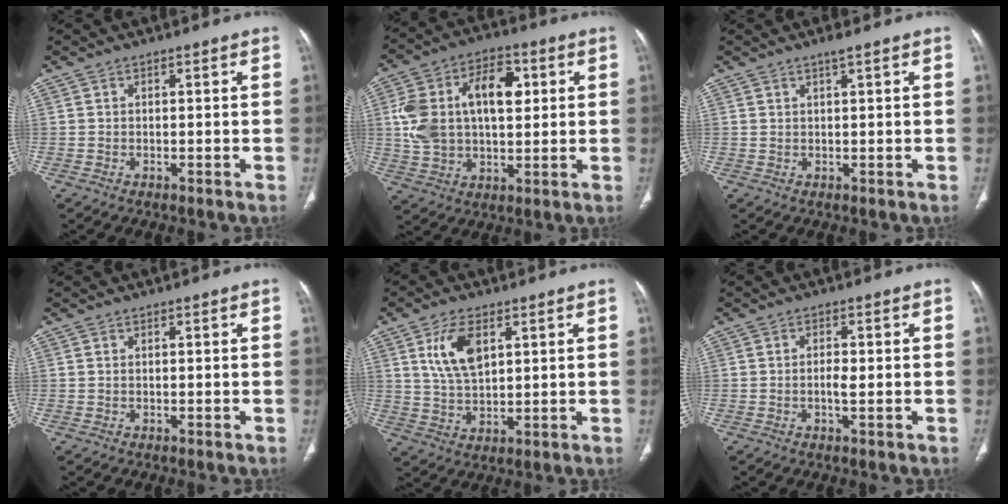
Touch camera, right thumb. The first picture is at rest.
{"total": 17.8, "force": [3.3, 11.0, 13.6], "torque": [-0.222, 0.020, 0.061]}
{"total": 1.5, "force": [1.0, 0.1, 1.0], "torque": [-0.012, -0.001, 0.019]}
{"total": 0.0}
{"total": 8.7, "force": [3.3, 4.5, 6.7], "torque": [-0.123, -0.011, 0.070]}
{"total": 2.3, "force": [-0.4, 0.8, 2.1], "torque": [-0.044, 0.000, -0.007]}